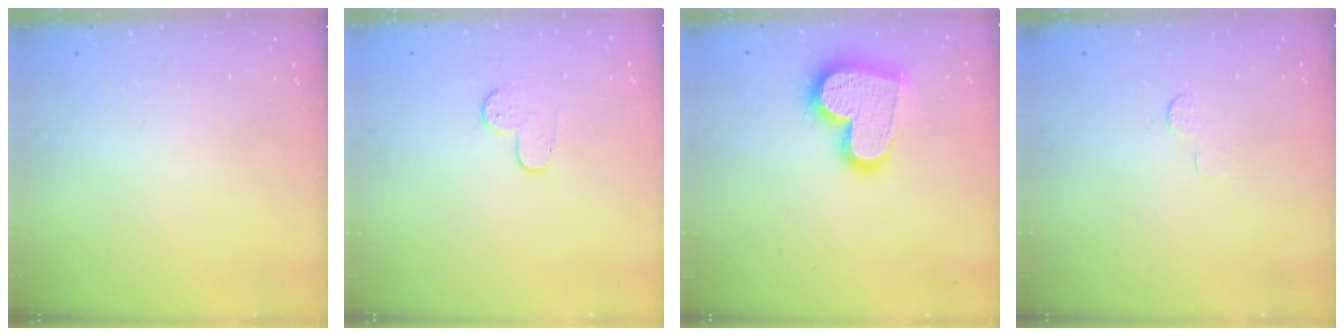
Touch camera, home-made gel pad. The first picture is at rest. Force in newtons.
{"total": 5.8, "press": 5.7, "slide": 0.6}
{"total": 16.7, "press": 16.7, "slide": 1.1}
{"total": 3.0, "press": 2.9, "slide": 0.3}